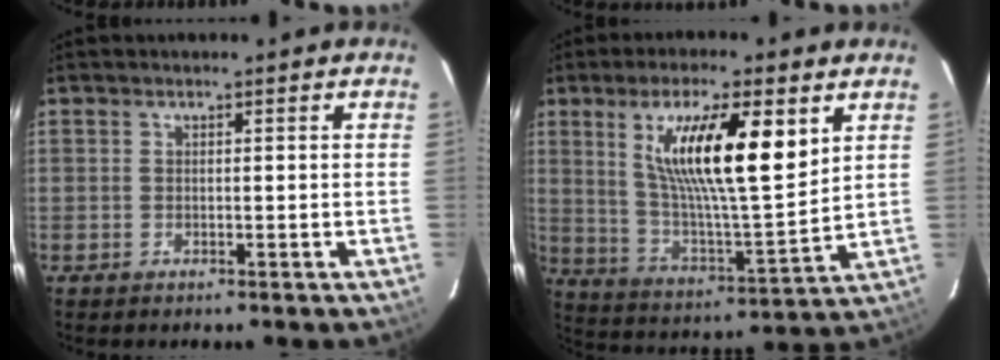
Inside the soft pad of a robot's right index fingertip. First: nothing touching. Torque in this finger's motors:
{"motor_torque": [1.31, 0.83, 1.06, 0.21]}